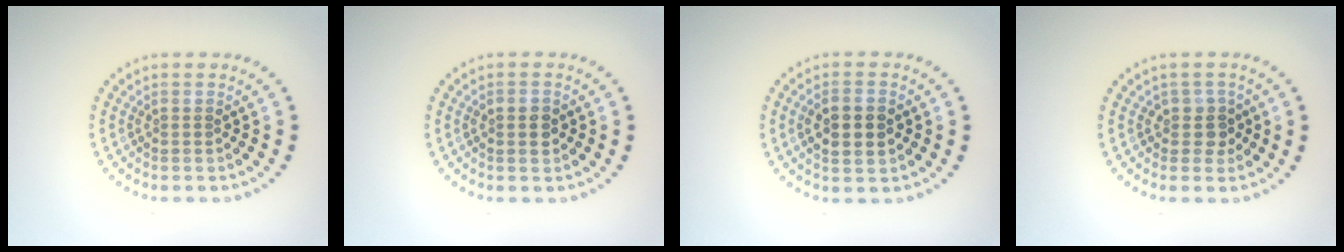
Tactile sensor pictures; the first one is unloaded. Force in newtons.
{"total": 1.6, "press": 1.6, "slide": 0.2}
{"total": 3.2, "press": 3.2, "slide": 0.3}
{"total": 1.8, "press": 1.6, "slide": 1.0}